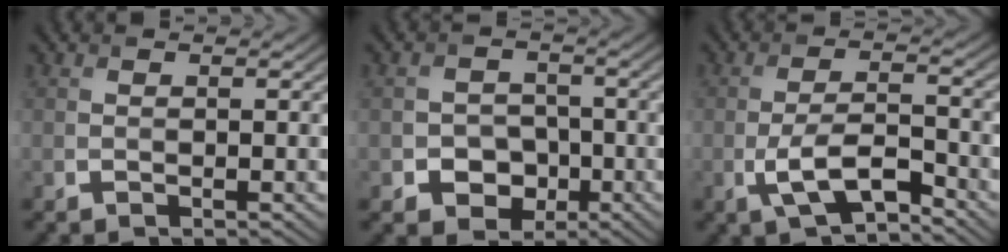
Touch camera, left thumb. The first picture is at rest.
{"total": 4.7, "force": [-1.9, 3.9, 1.9], "torque": [-0.025, -0.002, -0.046]}
{"total": 6.1, "force": [-3.1, 2.2, 4.8], "torque": [-0.105, -0.001, -0.061]}